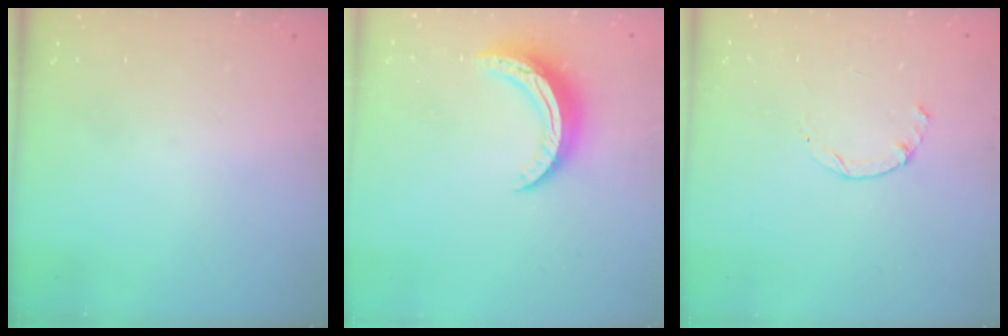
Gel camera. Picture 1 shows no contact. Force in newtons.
{"total": 11.0, "press": 11.0, "slide": 0.5}
{"total": 1.3, "press": 1.2, "slide": 0.4}